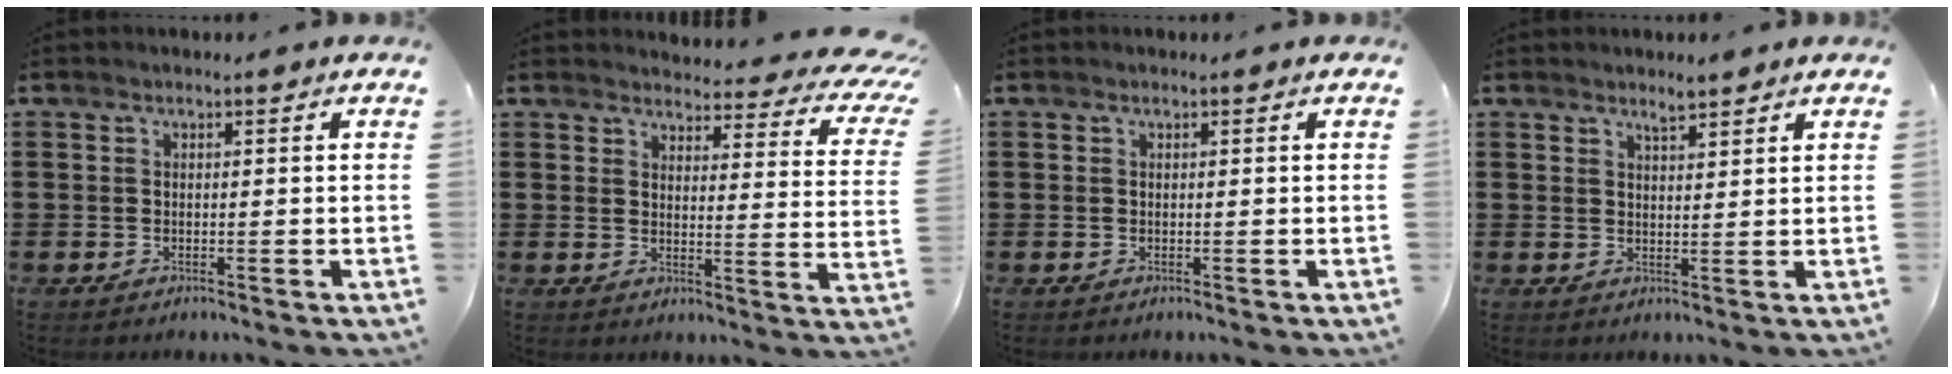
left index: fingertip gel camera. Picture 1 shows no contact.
{"total": 4.1, "force": [3.7, 0.8, 1.6], "torque": [-0.036, -0.031, 0.058]}
{"total": 0.0}
{"total": 2.7, "force": [2.4, 0.3, 1.2], "torque": [-0.019, -0.002, 0.042]}